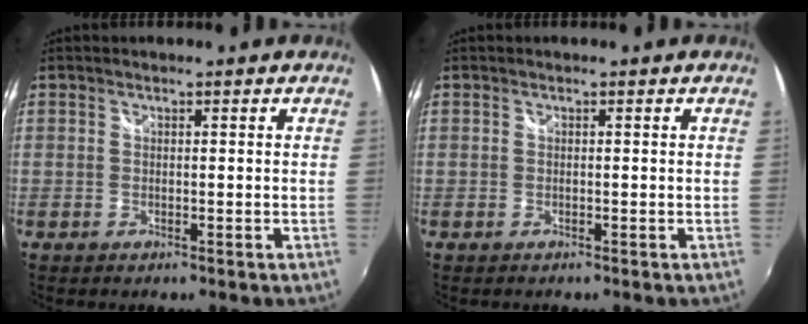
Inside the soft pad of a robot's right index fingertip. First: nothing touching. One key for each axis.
{"total": 0.0}